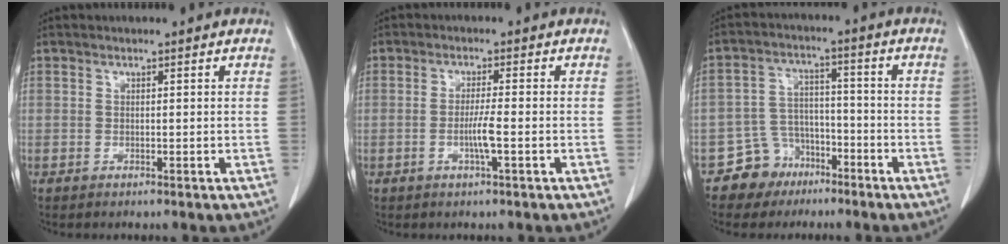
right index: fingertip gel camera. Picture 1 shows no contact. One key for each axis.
{"total": 3.5, "fx": -1.1, "fy": 0.0, "fz": 3.3, "tx": -0.066, "ty": -0.003, "tz": -0.020}
{"total": 7.3, "fx": -4.7, "fy": 5.6, "fz": 0.7, "tx": -0.006, "ty": 0.021, "tz": -0.076}